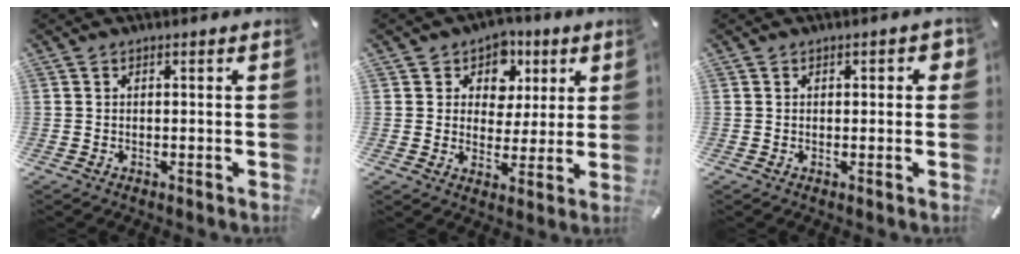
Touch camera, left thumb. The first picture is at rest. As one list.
[{"total": 8.2, "force": [2.9, 7.3, 2.2], "torque": [-0.028, -0.023, 0.048]}, {"total": 1.9, "force": [0.0, 1.1, 1.6], "torque": [-0.013, 0.002, -0.005]}]